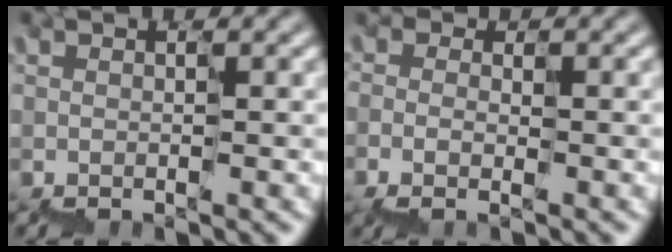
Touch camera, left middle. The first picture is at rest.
{"total": 1.1, "force": [-1.1, 0.4, 0.1], "torque": [-0.008, 0.001, -0.017]}